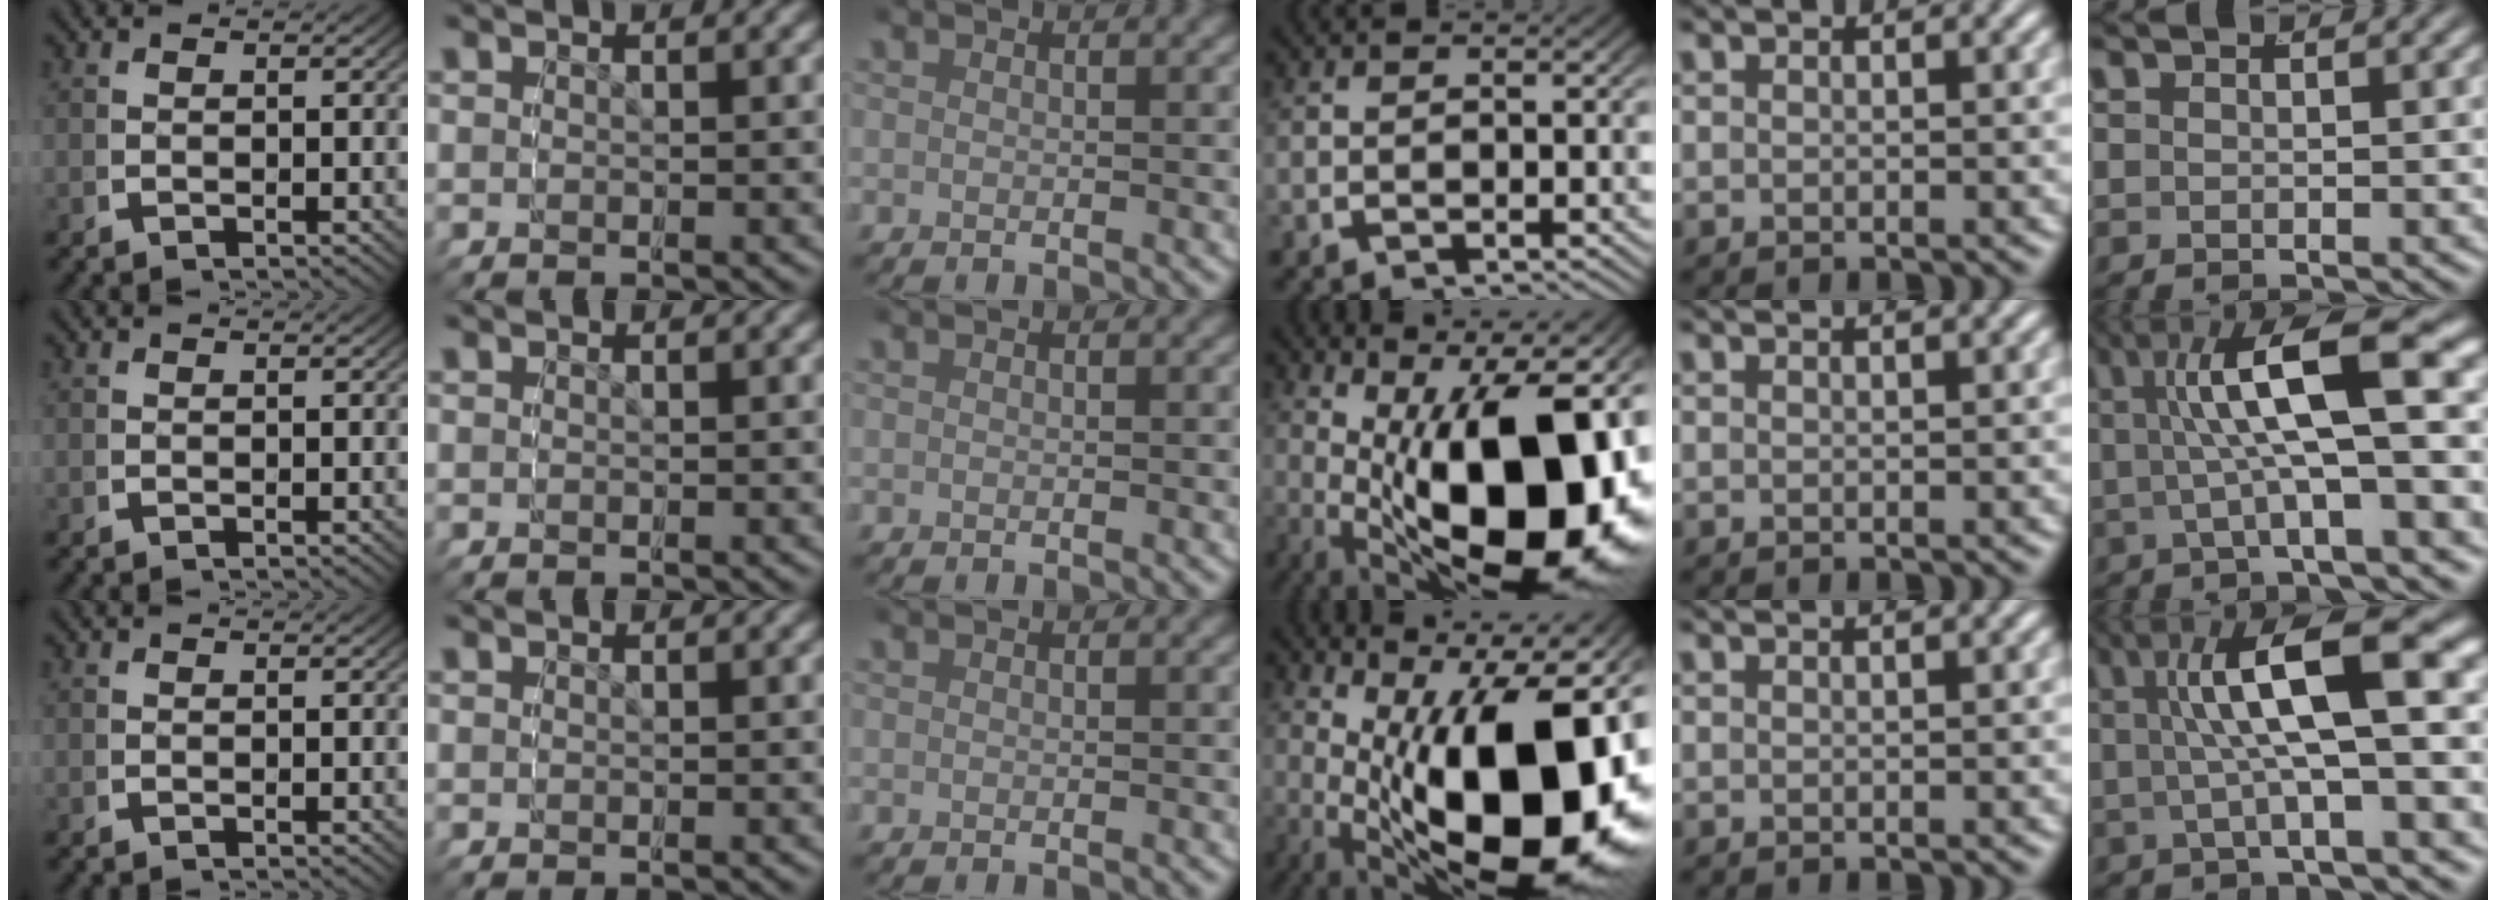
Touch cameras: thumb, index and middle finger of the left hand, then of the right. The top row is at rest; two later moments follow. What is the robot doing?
{"motion": "grasp_and_lifting", "object": "bottle"}